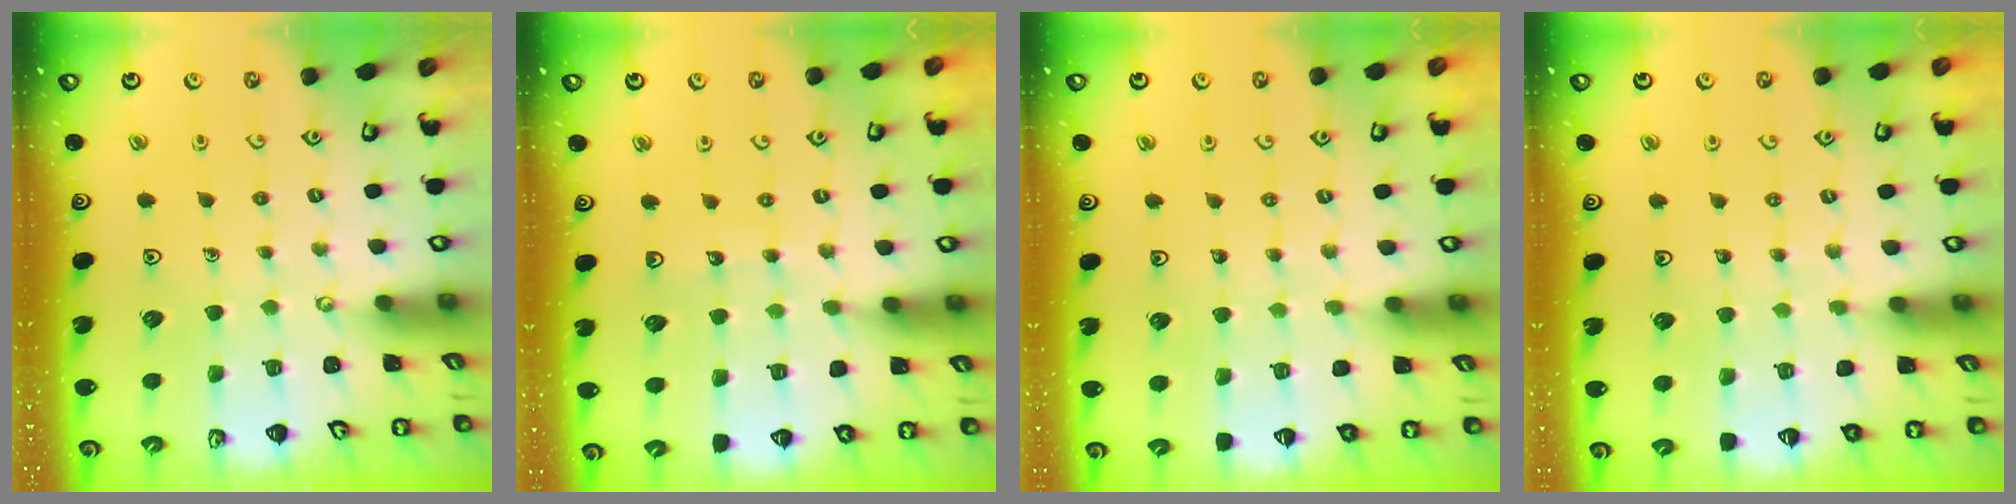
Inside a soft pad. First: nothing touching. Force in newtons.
{"total": 9.1, "press": 8.6, "slide": 3.1}
{"total": 2.9, "press": 2.8, "slide": 0.5}
{"total": 2.9, "press": 2.8, "slide": 0.5}